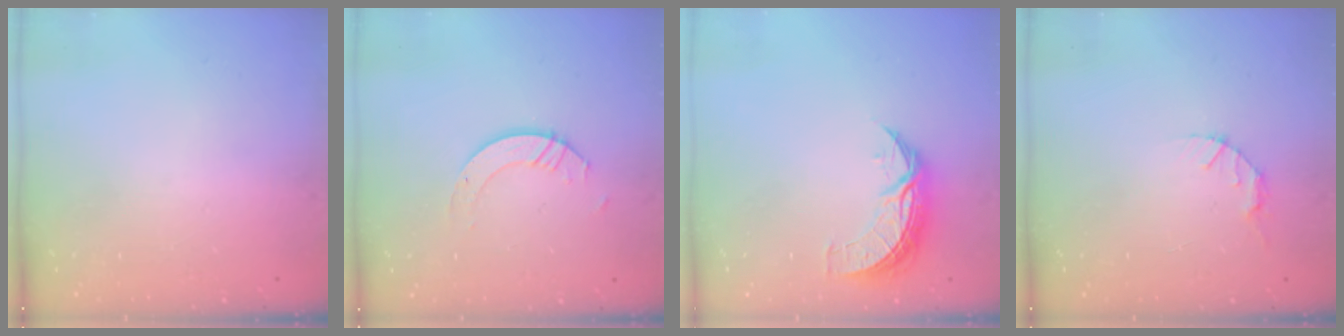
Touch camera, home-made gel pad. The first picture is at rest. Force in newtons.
{"total": 4.0, "press": 4.0, "slide": 0.3}
{"total": 7.9, "press": 7.9, "slide": 0.1}
{"total": 2.8, "press": 2.8, "slide": 0.4}